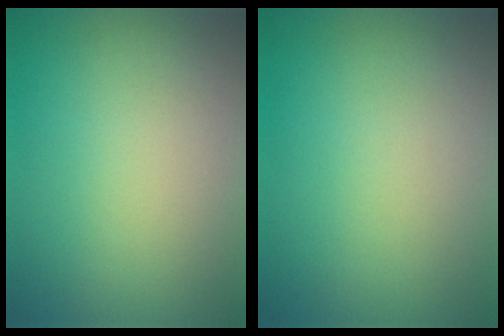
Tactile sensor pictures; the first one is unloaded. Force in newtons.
{"total": 0.0}